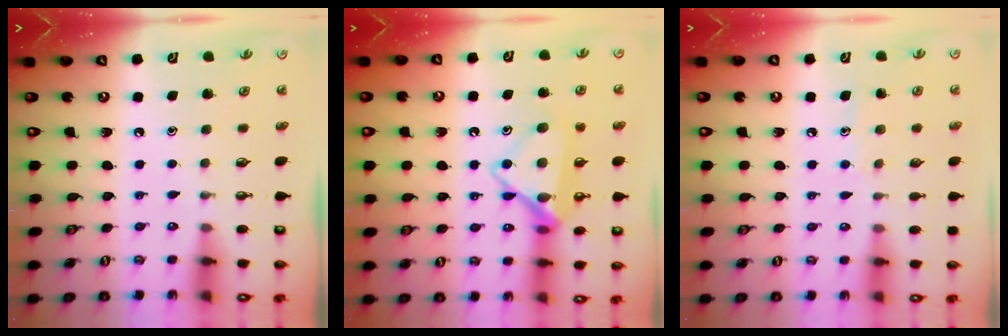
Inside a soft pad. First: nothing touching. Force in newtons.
{"total": 15.3, "press": 15.3, "slide": 0.8}
{"total": 6.0, "press": 6.0, "slide": 0.7}